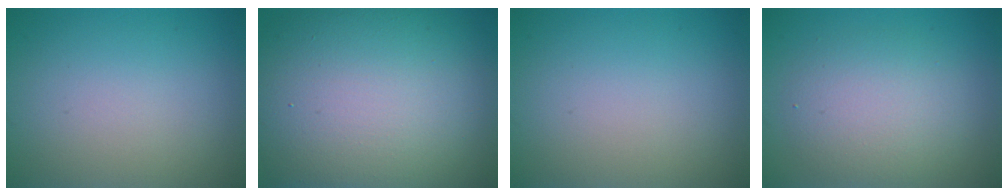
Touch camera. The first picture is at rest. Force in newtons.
{"total": 16.5, "press": 16.4, "slide": 1.1}
{"total": 0.0}
{"total": 4.2, "press": 4.2, "slide": 0.1}